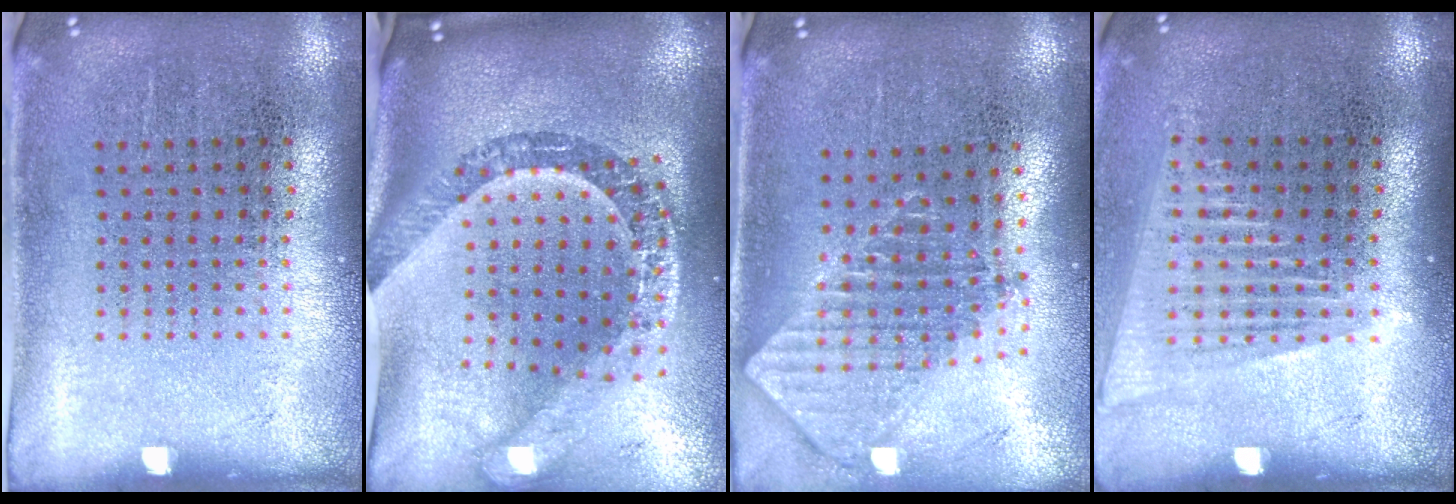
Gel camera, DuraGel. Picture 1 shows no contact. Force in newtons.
{"total": 3.5, "press": 2.5, "slide": 2.4}
{"total": 1.9, "press": 1.5, "slide": 1.2}
{"total": 1.5, "press": 1.3, "slide": 0.6}